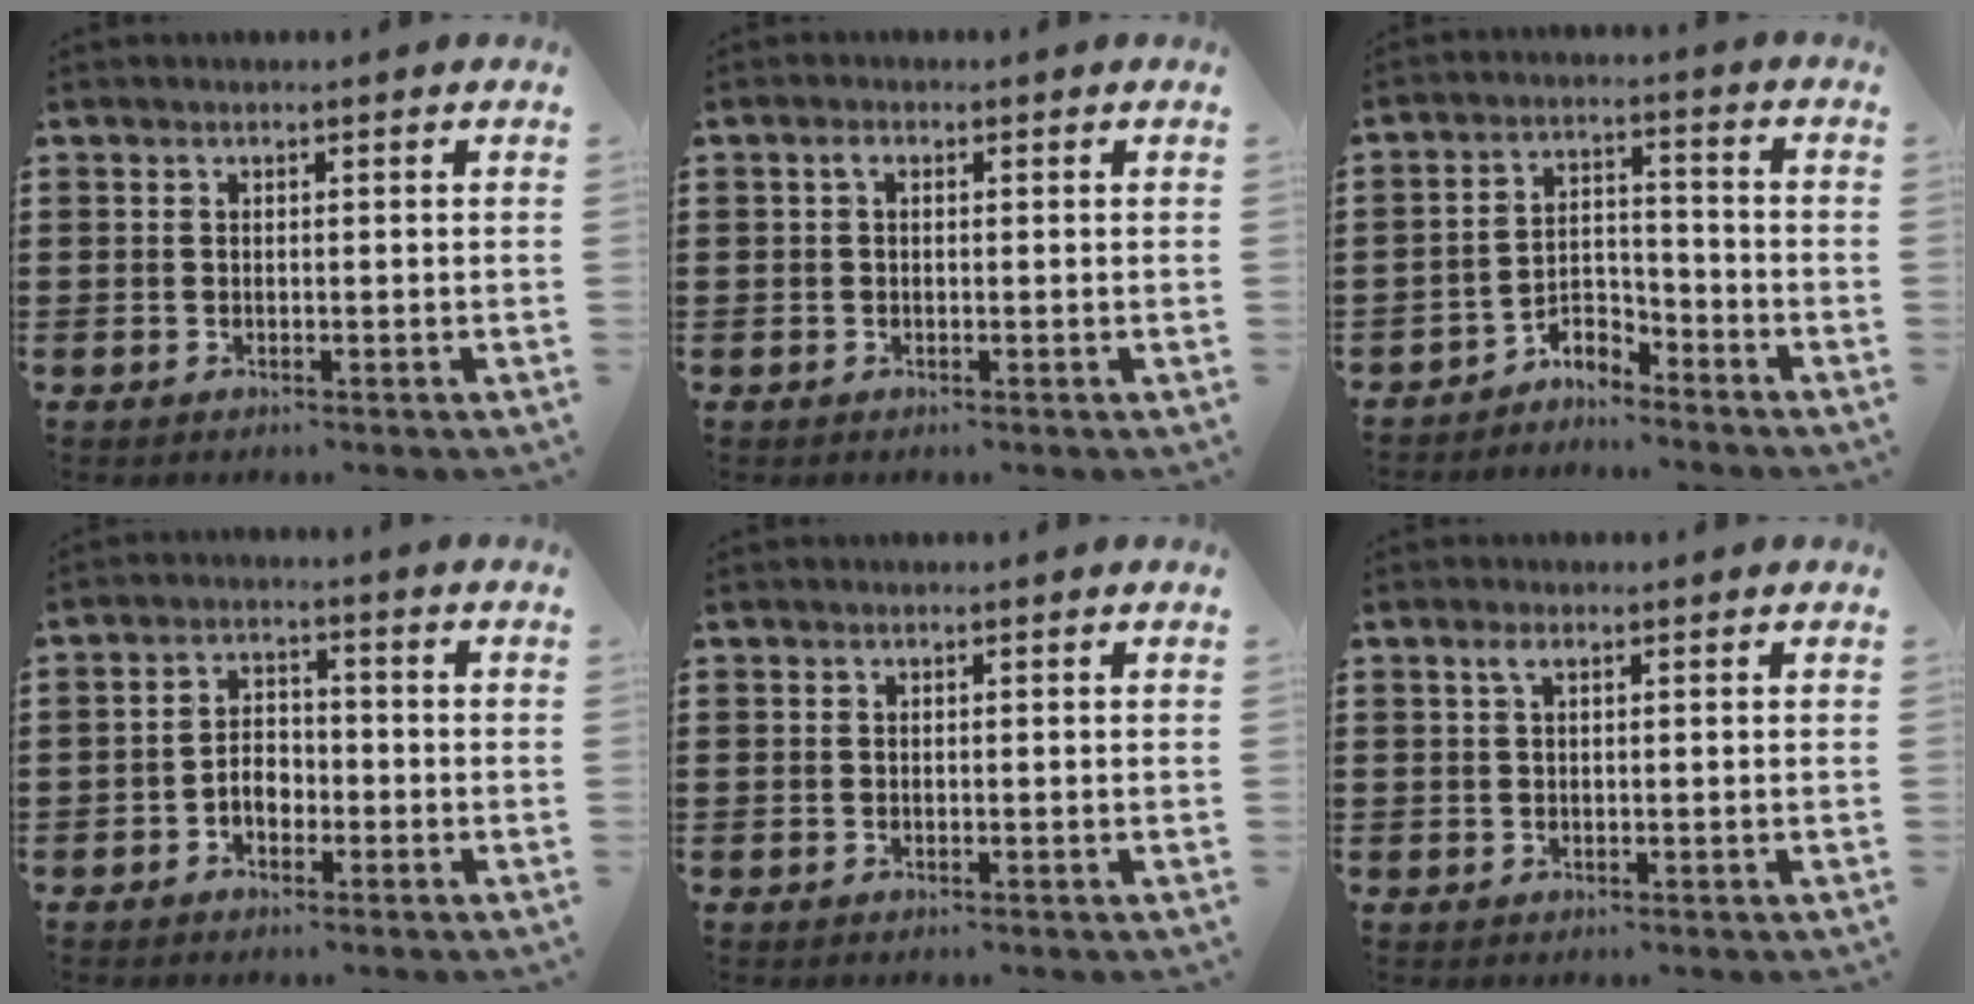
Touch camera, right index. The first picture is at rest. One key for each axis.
{"total": 1.3, "fx": 0.2, "fy": 0.7, "fz": 1.0, "tx": -0.022, "ty": 0.006, "tz": 0.001}
{"total": 4.4, "fx": -4.1, "fy": 1.1, "fz": 0.8, "tx": -0.017, "ty": 0.008, "tz": -0.084}
{"total": 3.6, "fx": -1.7, "fy": 2.4, "fz": 2.0, "tx": -0.040, "ty": 0.007, "tz": -0.034}
{"total": 0.0}
{"total": 1.4, "fx": 0.5, "fy": 0.5, "fz": 1.2, "tx": -0.026, "ty": 0.005, "tz": 0.008}